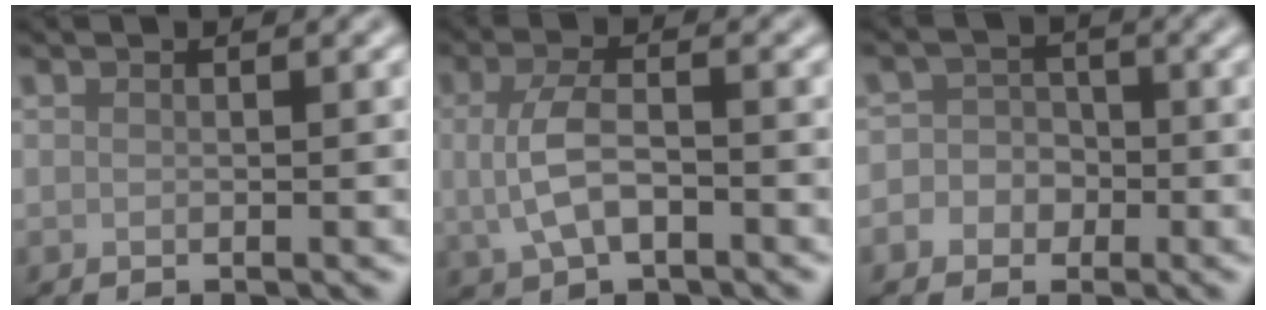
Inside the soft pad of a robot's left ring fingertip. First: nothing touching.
{"total": 4.5, "force": [-0.5, 2.4, 3.7], "torque": [-0.087, -0.004, -0.012]}
{"total": 3.9, "force": [-1.3, 3.6, 0.7], "torque": [0.017, 0.010, -0.041]}